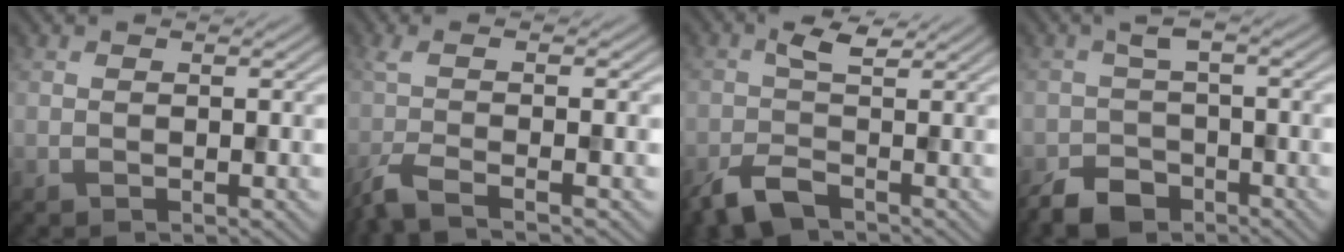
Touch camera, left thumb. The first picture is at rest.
{"total": 4.8, "force": [-2.3, 0.8, 4.1], "torque": [-0.072, -0.010, -0.063]}
{"total": 4.6, "force": [-2.2, 1.9, 3.5], "torque": [-0.075, 0.000, -0.052]}
{"total": 5.0, "force": [-3.3, 2.5, 2.7], "torque": [-0.054, -0.006, -0.064]}